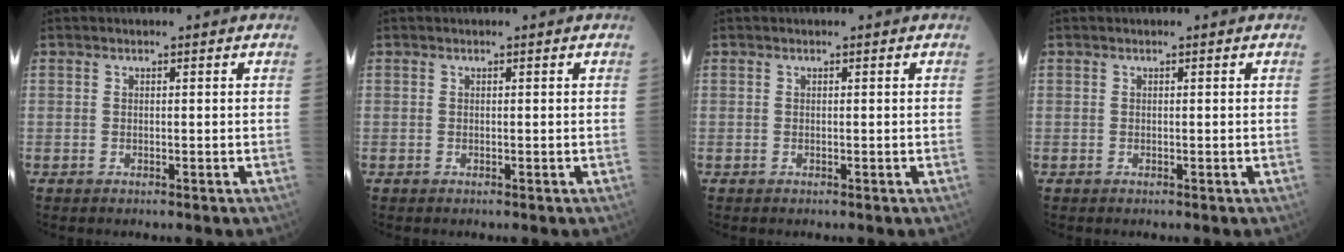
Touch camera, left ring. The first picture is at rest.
{"total": 0.0}
{"total": 0.0}
{"total": 0.0}